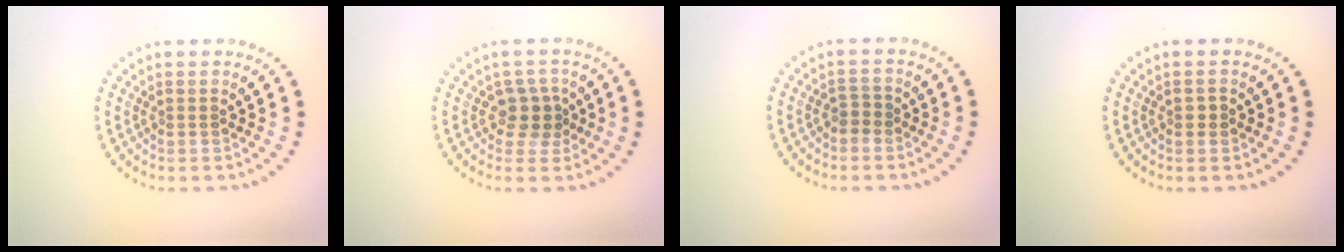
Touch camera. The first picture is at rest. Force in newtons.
{"total": 2.3, "press": 1.9, "slide": 1.3}
{"total": 0.7, "press": 0.4, "slide": 0.5}
{"total": 0.8, "press": 0.8, "slide": 0.1}